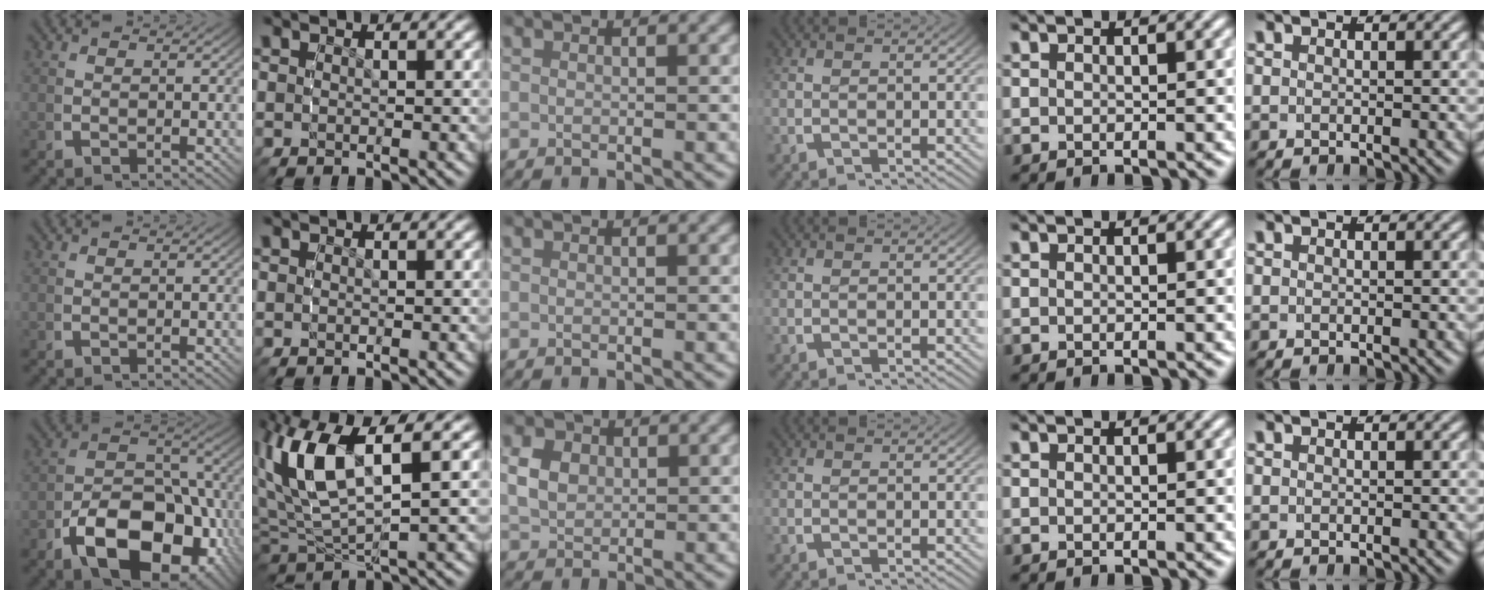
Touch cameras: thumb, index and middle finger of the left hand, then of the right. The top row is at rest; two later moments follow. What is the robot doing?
{"motion": "grasp_and_lifting", "object": "bowl"}